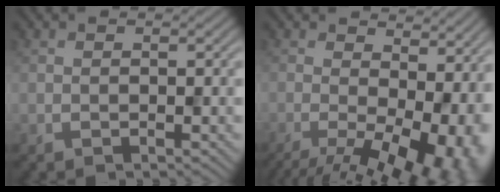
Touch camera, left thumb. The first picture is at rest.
{"total": 12.5, "force": [-2.5, 5.8, 10.8], "torque": [-0.139, -0.027, -0.006]}